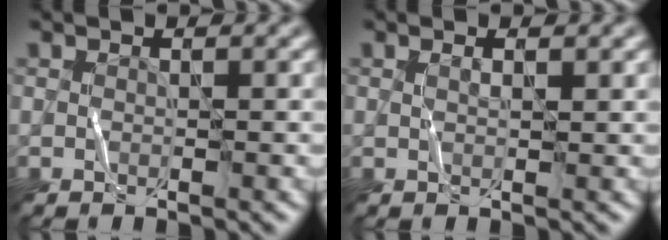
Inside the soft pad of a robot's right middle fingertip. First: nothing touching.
{"total": 0.8, "force": [0.6, 0.1, 0.6], "torque": [-0.005, -0.001, 0.009]}